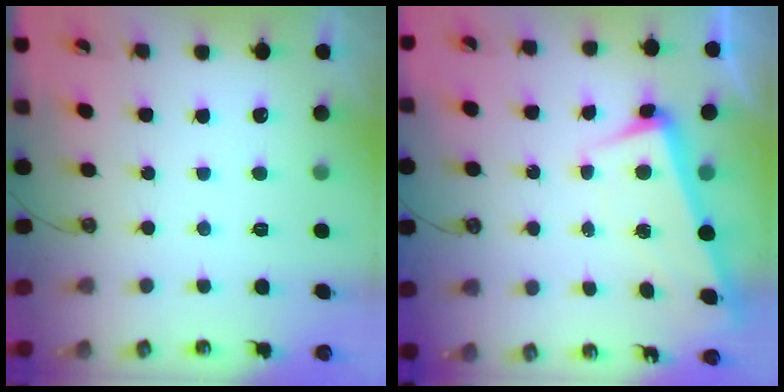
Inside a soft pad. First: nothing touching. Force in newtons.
{"total": 1.9, "press": 1.6, "slide": 1.1}